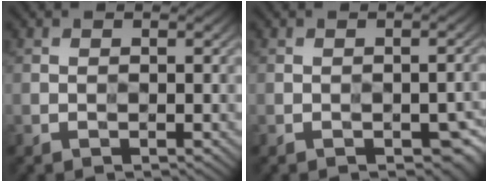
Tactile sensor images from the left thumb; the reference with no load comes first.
{"total": 4.9, "force": [-2.4, 2.8, 3.3], "torque": [-0.033, -0.021, -0.022]}